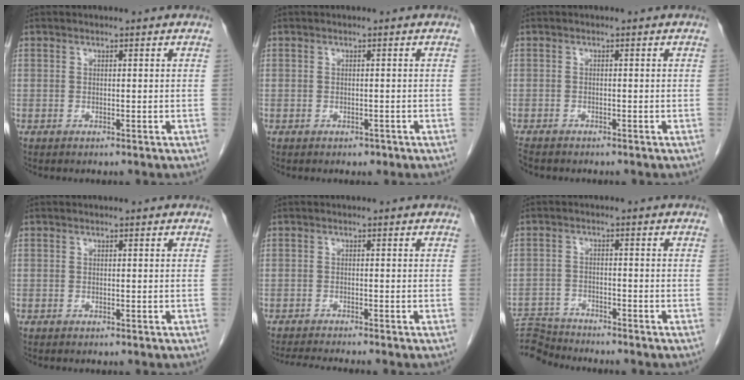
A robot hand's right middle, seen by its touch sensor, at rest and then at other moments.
{"total": 0.8, "force": [-0.5, 0.5, 0.3], "torque": [-0.006, 0.000, -0.005]}
{"total": 2.8, "force": [-2.3, 0.9, 1.1], "torque": [-0.021, -0.007, -0.032]}
{"total": 0.0}
{"total": 4.6, "force": [-4.2, -0.7, 1.7], "torque": [-0.027, -0.017, -0.070]}
{"total": 6.9, "force": [-6.9, 0.3, -0.5], "torque": [0.007, 0.002, -0.129]}